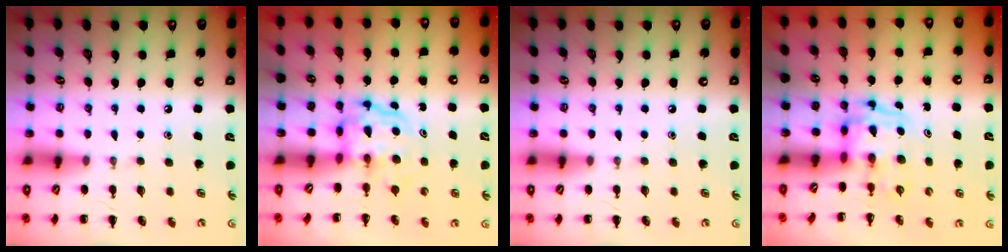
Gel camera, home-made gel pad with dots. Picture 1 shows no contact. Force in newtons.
{"total": 4.0, "press": 4.0, "slide": 0.3}
{"total": 0.0}
{"total": 3.2, "press": 3.2, "slide": 0.5}